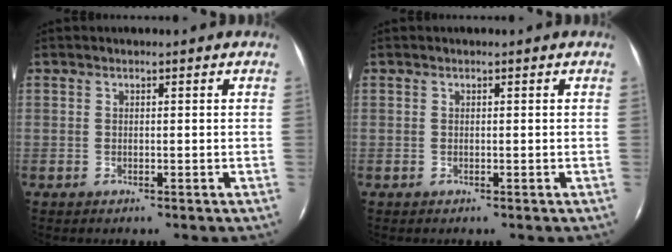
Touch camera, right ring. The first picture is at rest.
{"total": 0.0}